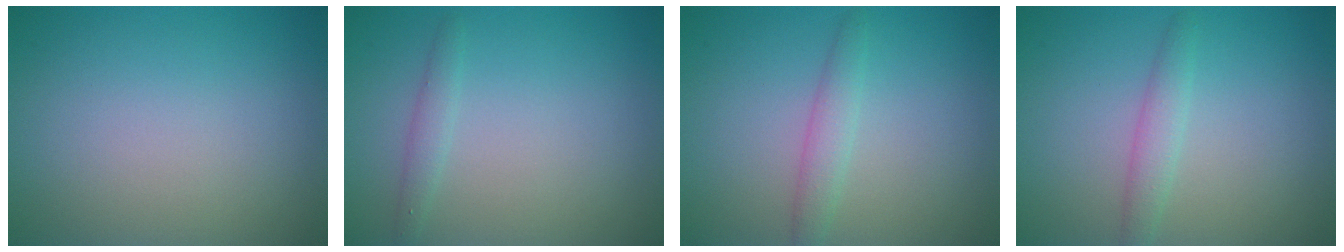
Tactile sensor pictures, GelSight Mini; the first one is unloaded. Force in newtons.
{"total": 1.3, "press": 1.3, "slide": 0.0}
{"total": 1.8, "press": 1.8, "slide": 0.1}
{"total": 1.8, "press": 1.8, "slide": 0.1}